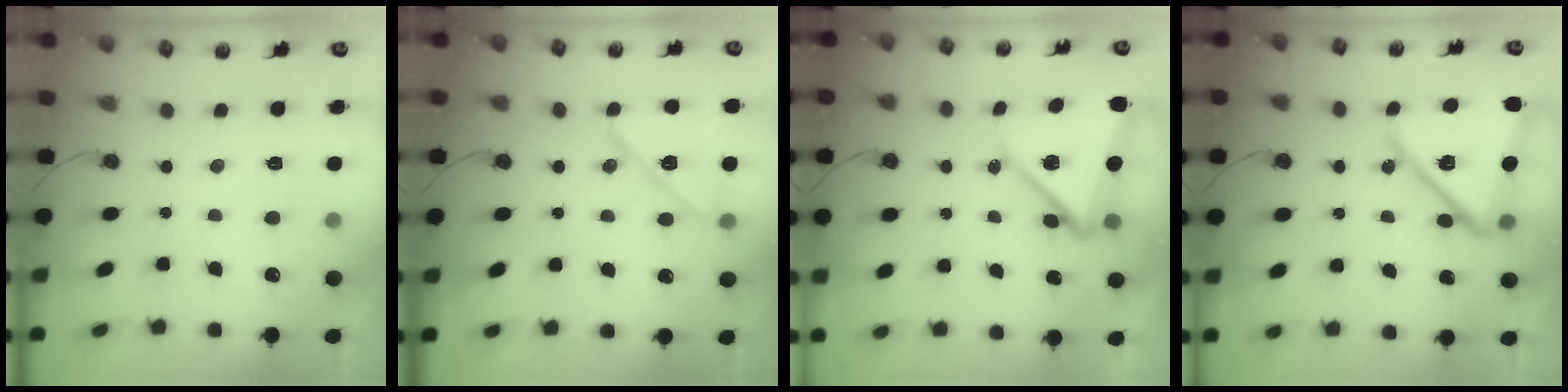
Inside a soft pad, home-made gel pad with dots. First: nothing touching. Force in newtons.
{"total": 13.1, "press": 13.1, "slide": 0.7}
{"total": 11.4, "press": 11.3, "slide": 1.7}
{"total": 18.4, "press": 18.3, "slide": 1.6}